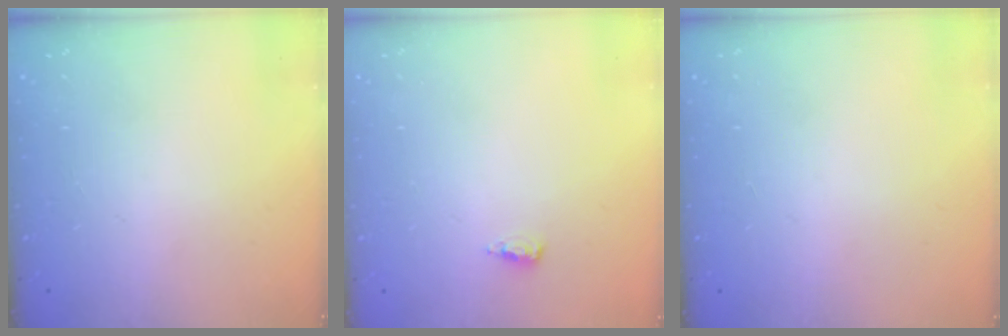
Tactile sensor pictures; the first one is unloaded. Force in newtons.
{"total": 2.7, "press": 2.5, "slide": 1.0}
{"total": 1.1, "press": 0.9, "slide": 0.6}